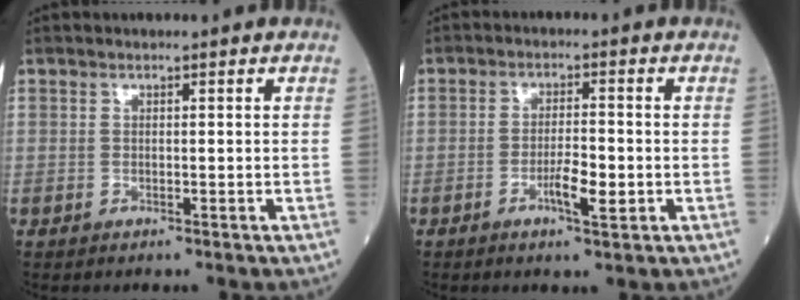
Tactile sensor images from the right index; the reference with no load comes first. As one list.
[{"total": 4.3, "force": [-1.4, 0.7, 4.0], "torque": [-0.070, 0.000, -0.024]}]